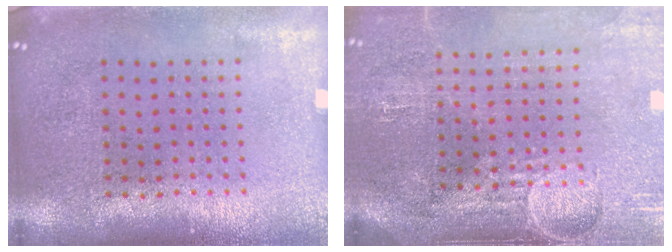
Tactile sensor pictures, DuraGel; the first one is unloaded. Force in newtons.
{"total": 4.3, "press": 3.7, "slide": 2.1}